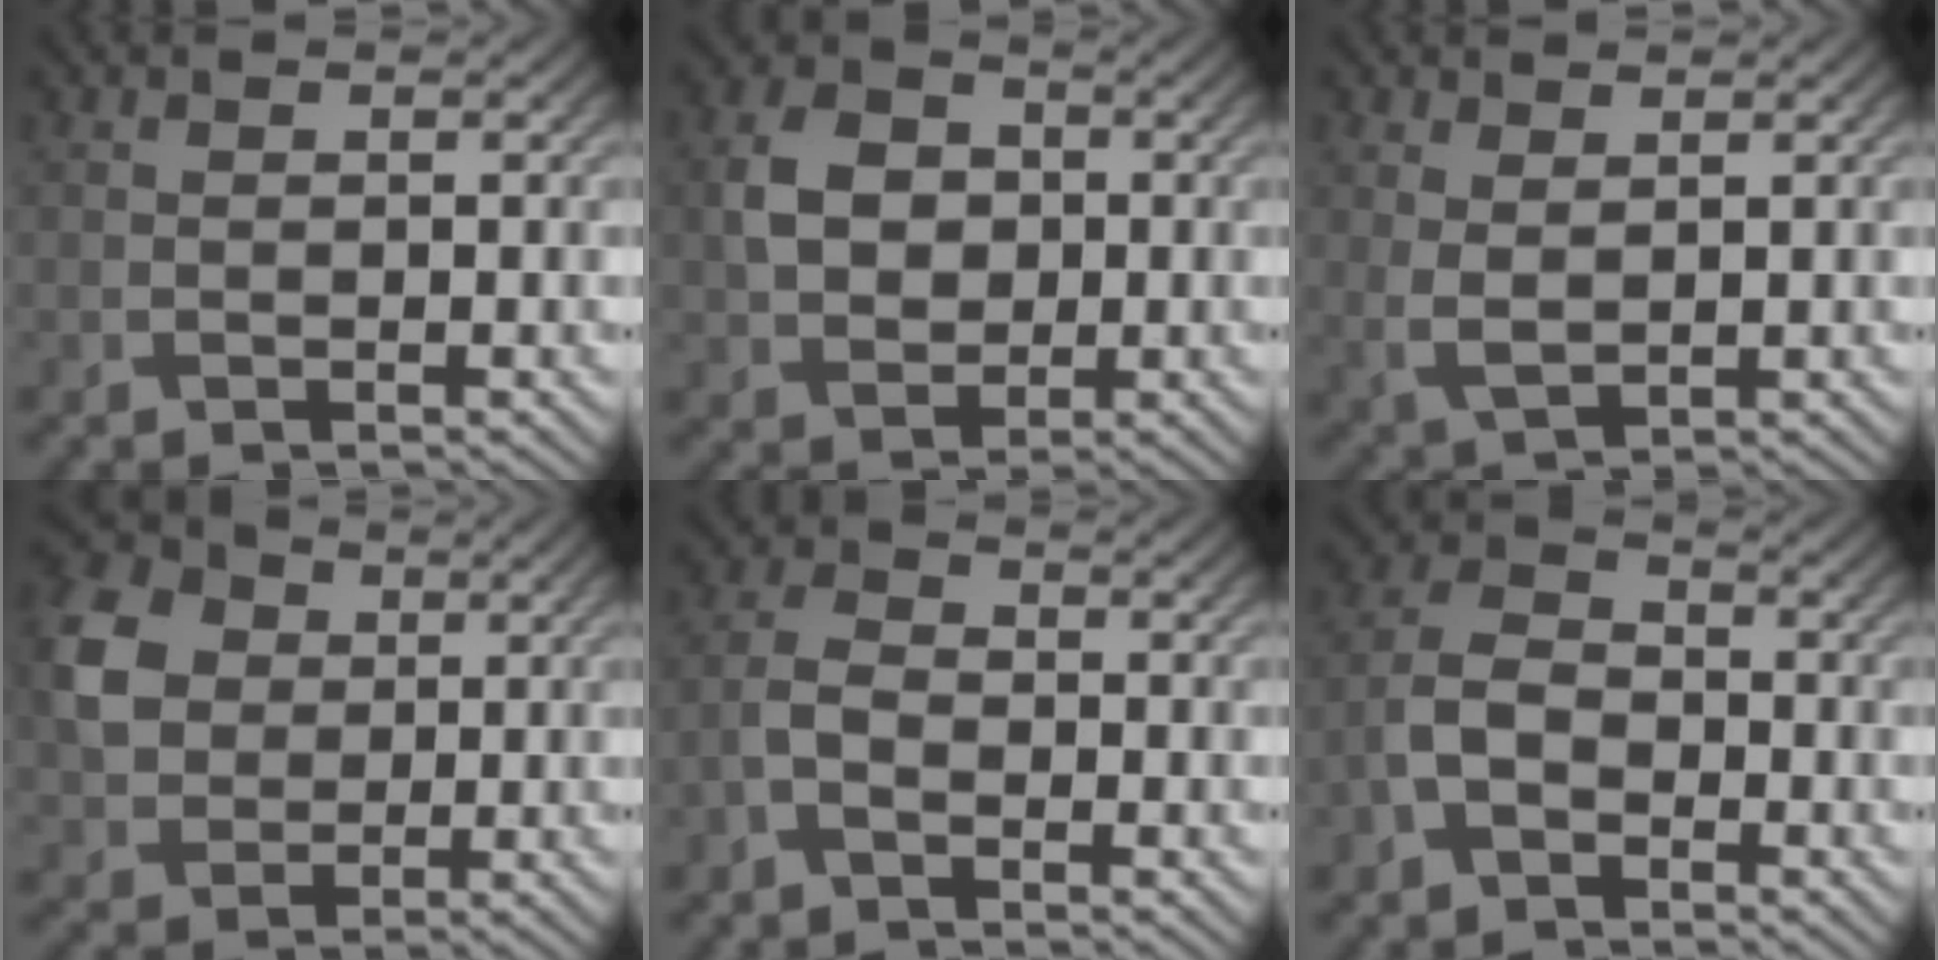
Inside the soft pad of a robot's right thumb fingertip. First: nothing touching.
{"total": 5.8, "force": [0.3, 4.7, 3.4], "torque": [-0.075, 0.004, 0.000]}
{"total": 2.6, "force": [1.4, 1.0, 1.9], "torque": [-0.050, -0.005, 0.031]}
{"total": 8.4, "force": [1.7, 7.0, 4.4], "torque": [-0.128, 0.009, 0.031]}
{"total": 2.9, "force": [-1.5, 1.7, 1.9], "torque": [-0.041, 0.006, -0.043]}
{"total": 5.0, "force": [-2.4, 3.2, 3.1], "torque": [-0.066, 0.005, -0.059]}